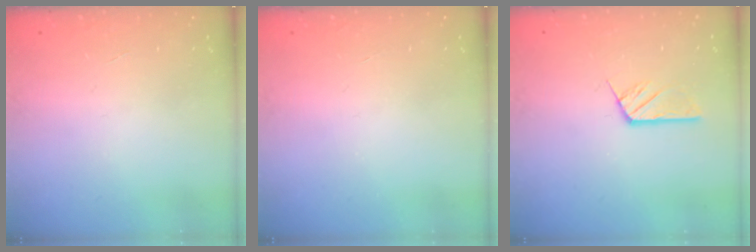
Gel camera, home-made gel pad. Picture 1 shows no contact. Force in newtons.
{"total": 0.0}
{"total": 4.5, "press": 4.5, "slide": 0.0}